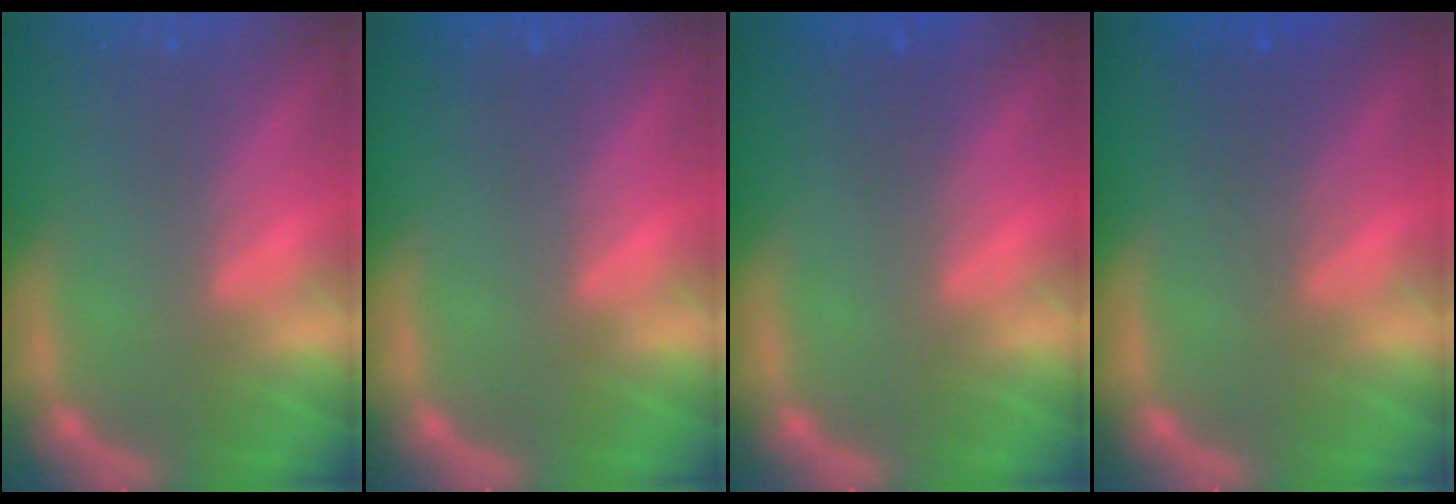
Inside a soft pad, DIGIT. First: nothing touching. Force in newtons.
{"total": 0.0}
{"total": 1.0}
{"total": 2.5}